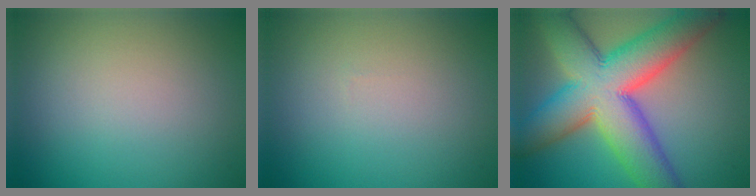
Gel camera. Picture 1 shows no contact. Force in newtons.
{"total": 0.0}
{"total": 13.6, "press": 13.6, "slide": 0.6}